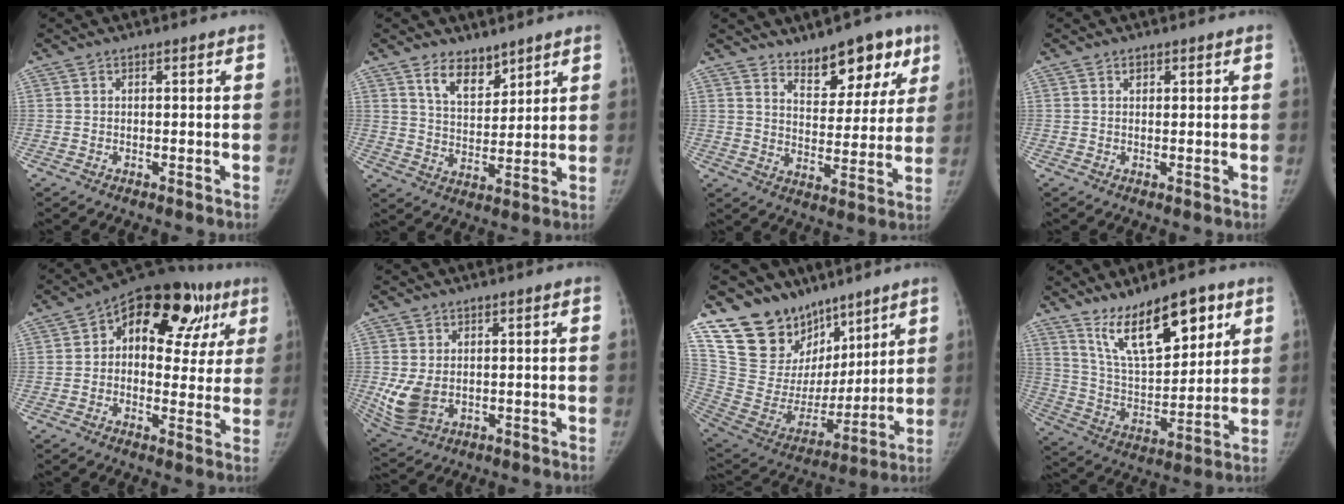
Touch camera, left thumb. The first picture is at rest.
{"total": 7.2, "force": [5.2, 3.8, 3.3], "torque": [-0.031, -0.043, 0.098]}
{"total": 11.6, "force": [8.0, 5.7, 6.2], "torque": [-0.039, -0.046, 0.120]}
{"total": 0.7, "force": [0.5, 0.4, 0.3], "torque": [-0.002, -0.004, 0.008]}
{"total": 20.2, "force": [7.4, 12.3, 14.2], "torque": [-0.146, 0.032, 0.097]}
{"total": 6.8, "force": [-0.2, 4.9, 4.7], "torque": [-0.095, -0.013, 0.011]}
{"total": 20.2, "force": [14.4, 13.0, 5.6], "torque": [-0.051, -0.066, 0.272]}
{"total": 17.1, "force": [10.4, 6.8, 11.8], "torque": [-0.158, -0.056, 0.195]}